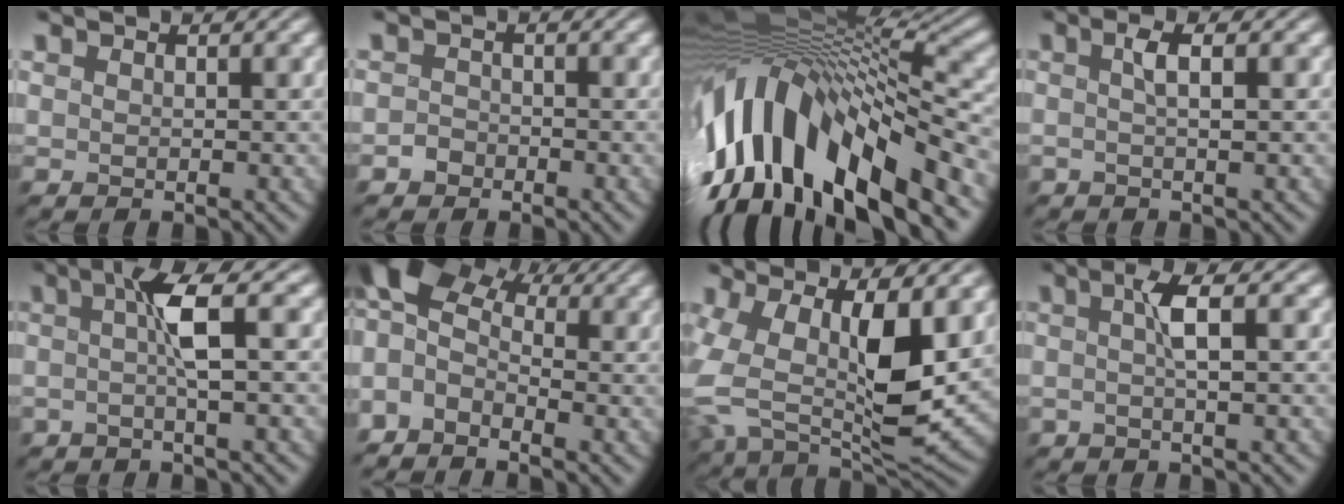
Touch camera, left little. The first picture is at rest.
{"total": 1.6, "force": [-1.4, 0.6, -0.3], "torque": [0.006, -0.005, -0.023]}
{"total": 14.5, "force": [-6.0, 5.9, 11.8], "torque": [-0.223, 0.020, -0.100]}
{"total": 1.9, "force": [-0.2, 0.4, 1.9], "torque": [-0.030, 0.003, -0.003]}
{"total": 3.5, "force": [-0.3, 0.0, 3.5], "torque": [-0.073, 0.006, -0.003]}
{"total": 7.8, "force": [0.4, 5.1, 5.8], "torque": [-0.124, 0.015, -0.002]}
{"total": 13.5, "force": [0.7, 7.2, 11.4], "torque": [-0.241, -0.015, 0.012]}
{"total": 2.5, "force": [-0.3, 0.2, 2.5], "torque": [-0.050, 0.004, -0.004]}